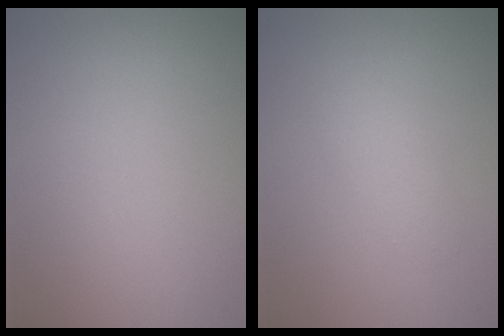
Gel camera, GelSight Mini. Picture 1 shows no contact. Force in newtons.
{"total": 1.5, "press": 1.5, "slide": 0.1}